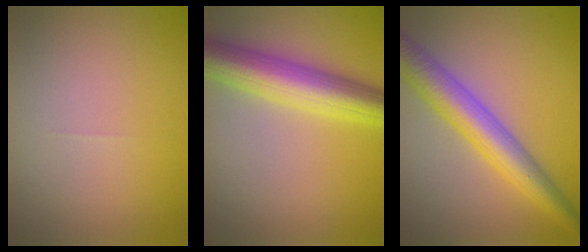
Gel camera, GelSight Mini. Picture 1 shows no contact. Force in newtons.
{"total": 7.6, "press": 7.6, "slide": 0.2}
{"total": 6.5, "press": 6.5, "slide": 0.1}